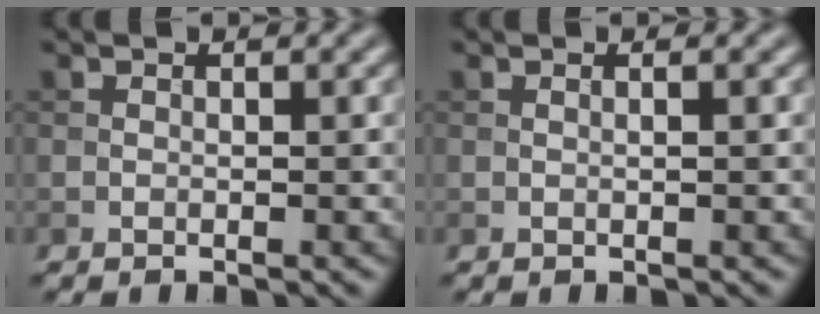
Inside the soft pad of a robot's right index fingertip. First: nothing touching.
{"total": 0.7, "force": [0.2, 0.2, 0.7], "torque": [-0.009, 0.003, -0.002]}